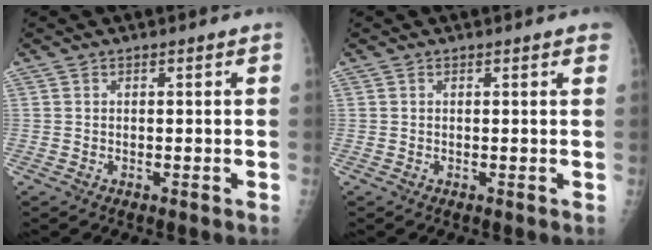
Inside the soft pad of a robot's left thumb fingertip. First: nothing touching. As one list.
[{"total": 1.5, "force": [1.1, 0.2, 1.0], "torque": [-0.008, 0.003, 0.009]}]